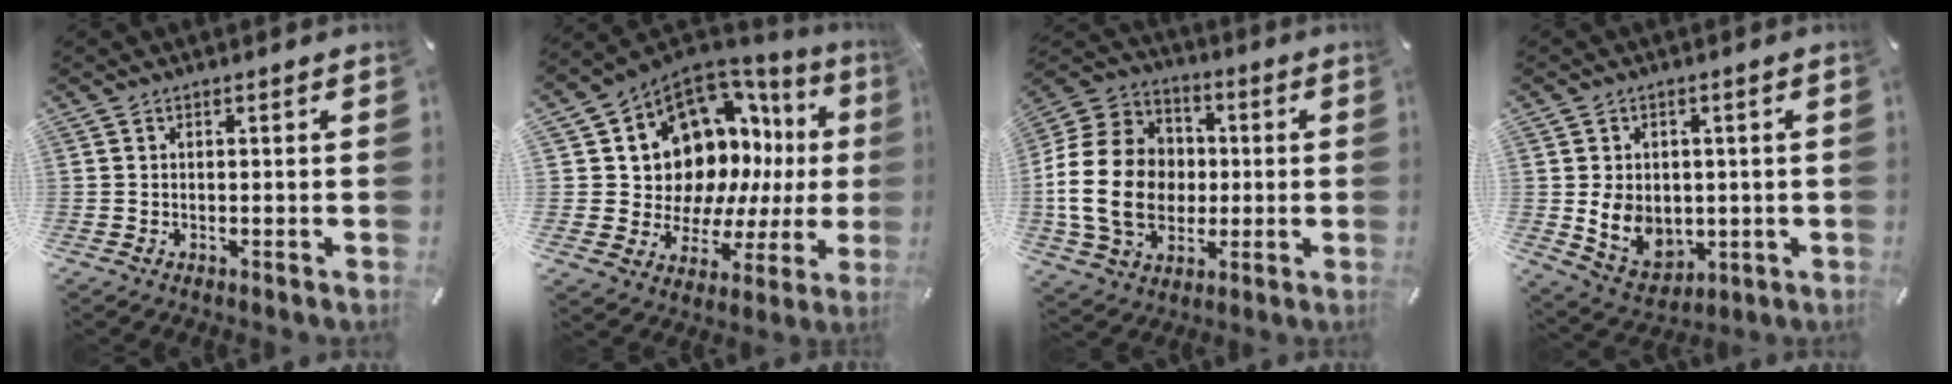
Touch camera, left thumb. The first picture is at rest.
{"total": 15.1, "force": [6.2, 11.8, 7.2], "torque": [-0.106, -0.084, 0.132]}
{"total": 20.2, "force": [-1.7, 16.4, 11.7], "torque": [-0.254, 0.019, -0.030]}
{"total": 9.3, "force": [0.0, 8.1, 4.6], "torque": [-0.091, -0.001, 0.007]}